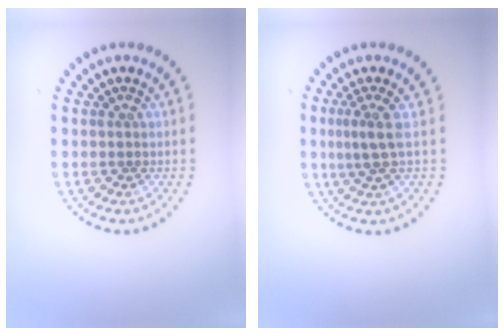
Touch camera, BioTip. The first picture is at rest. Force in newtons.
{"total": 2.3, "press": 1.5, "slide": 1.7}